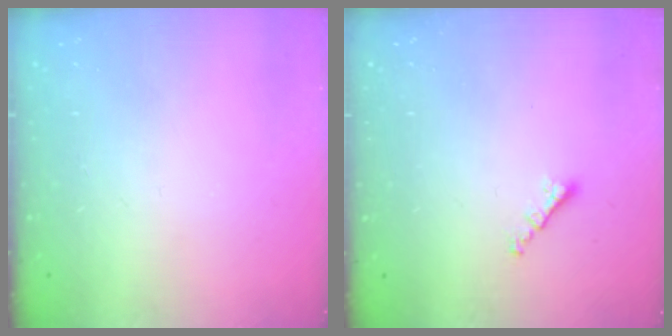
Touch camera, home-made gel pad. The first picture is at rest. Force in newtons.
{"total": 1.2, "press": 1.1, "slide": 0.5}